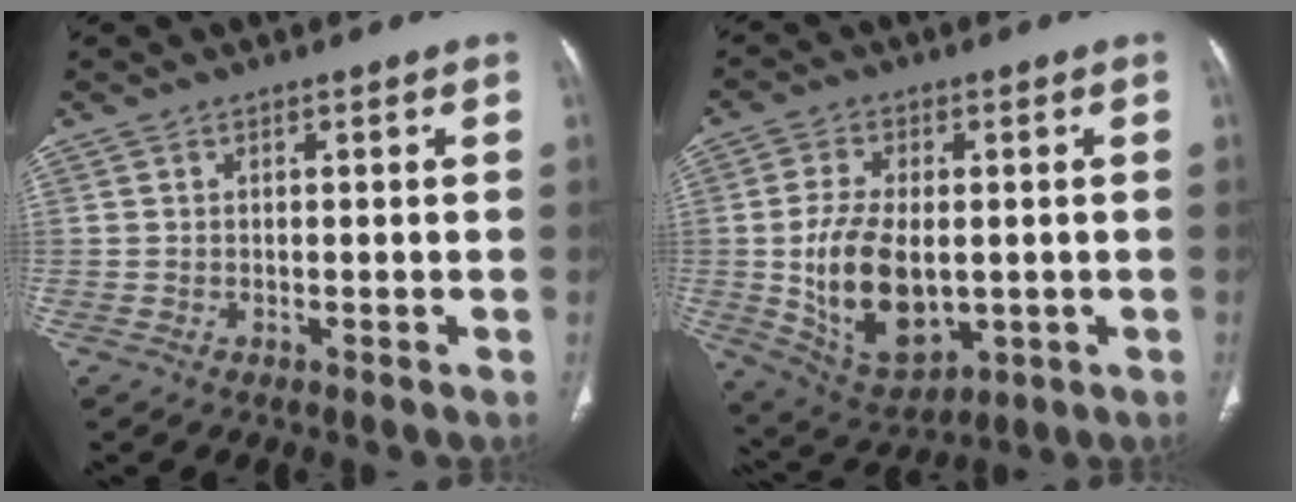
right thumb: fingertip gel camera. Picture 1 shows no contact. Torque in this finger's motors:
{"motor_torque": [-0.28, 1.30, 0.86, 0.78, 0.42]}